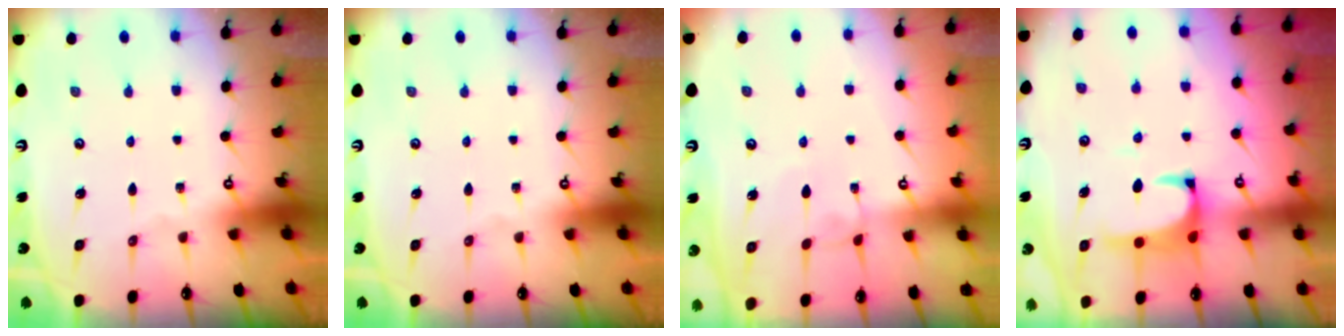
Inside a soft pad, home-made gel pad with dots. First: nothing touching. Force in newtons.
{"total": 0.0}
{"total": 3.3, "press": 3.3, "slide": 0.1}
{"total": 1.9, "press": 1.7, "slide": 0.8}